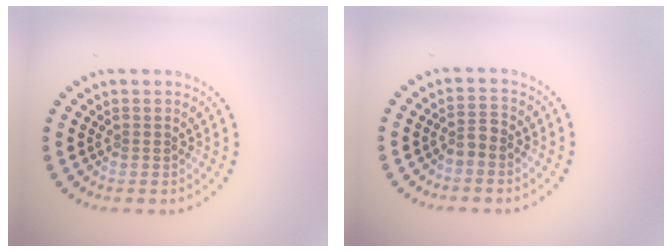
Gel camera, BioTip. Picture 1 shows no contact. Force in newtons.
{"total": 1.5, "press": 1.4, "slide": 0.7}